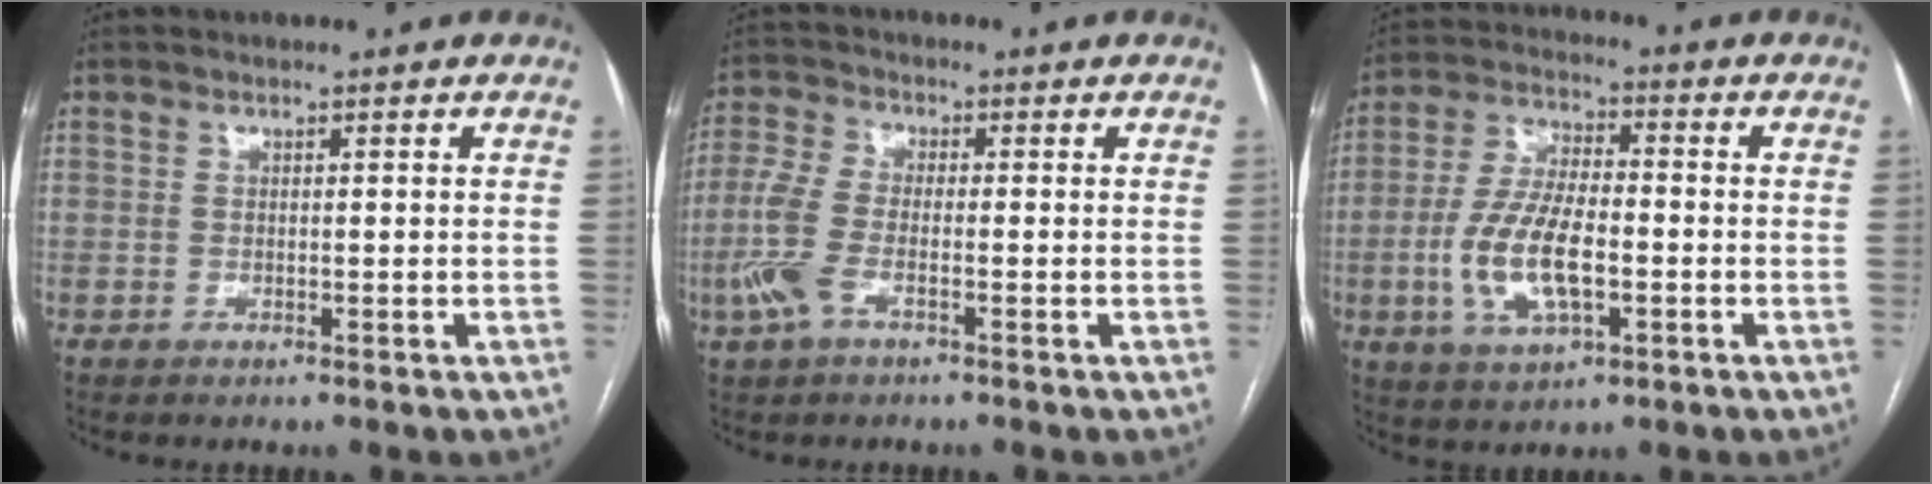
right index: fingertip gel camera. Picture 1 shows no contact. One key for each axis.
{"total": 6.3, "fx": -2.4, "fy": 2.4, "fz": 5.3, "tx": -0.141, "ty": -0.005, "tz": -0.055}
{"total": 11.9, "fx": -2.7, "fy": 4.5, "fz": 10.6, "tx": -0.228, "ty": 0.002, "tz": -0.049}